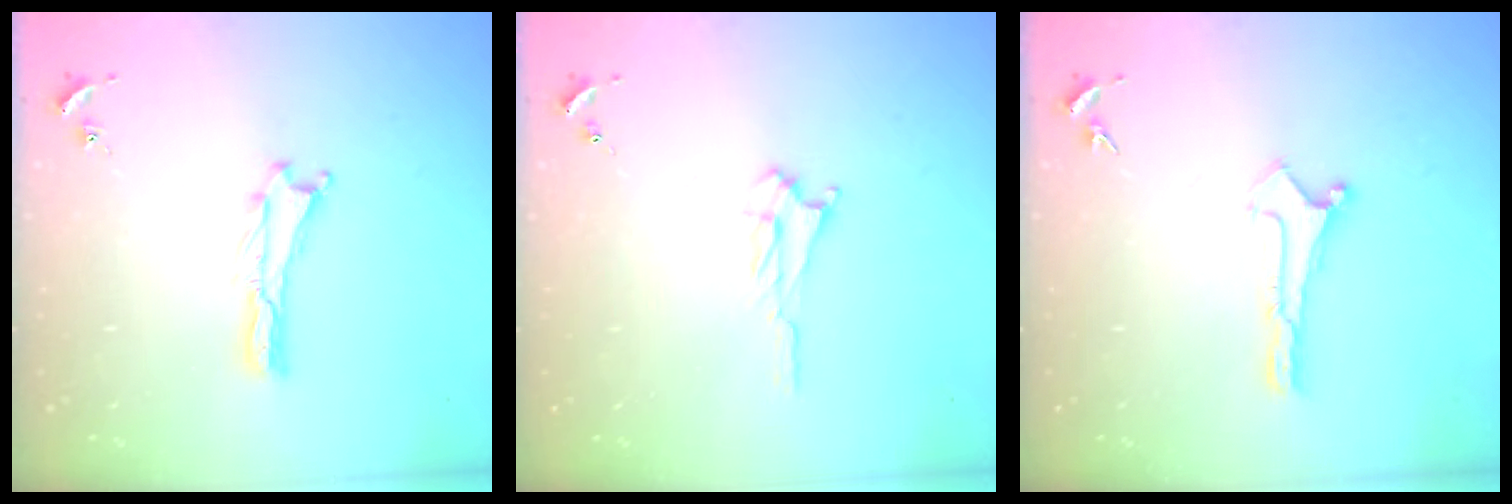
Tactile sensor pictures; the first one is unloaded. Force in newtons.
{"total": 2.5, "press": 2.5, "slide": 0.3}
{"total": 0.0}